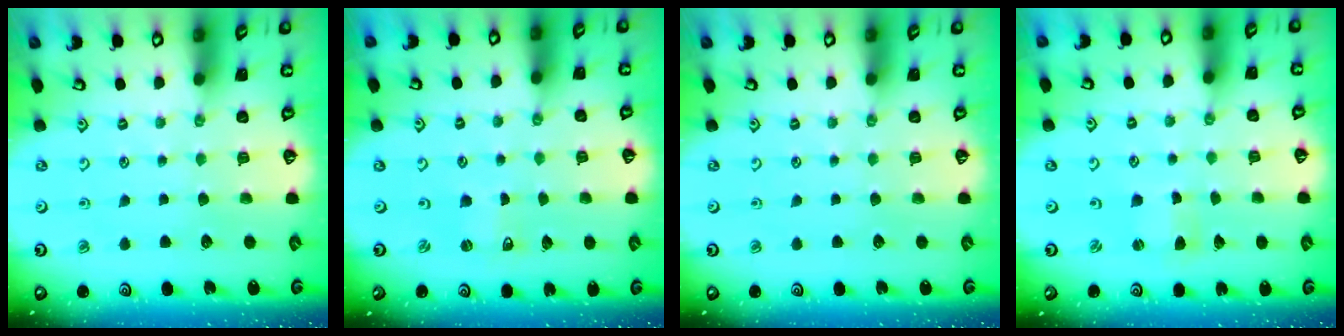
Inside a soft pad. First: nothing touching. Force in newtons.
{"total": 0.0}
{"total": 0.0}
{"total": 0.7, "press": 0.7, "slide": 0.2}